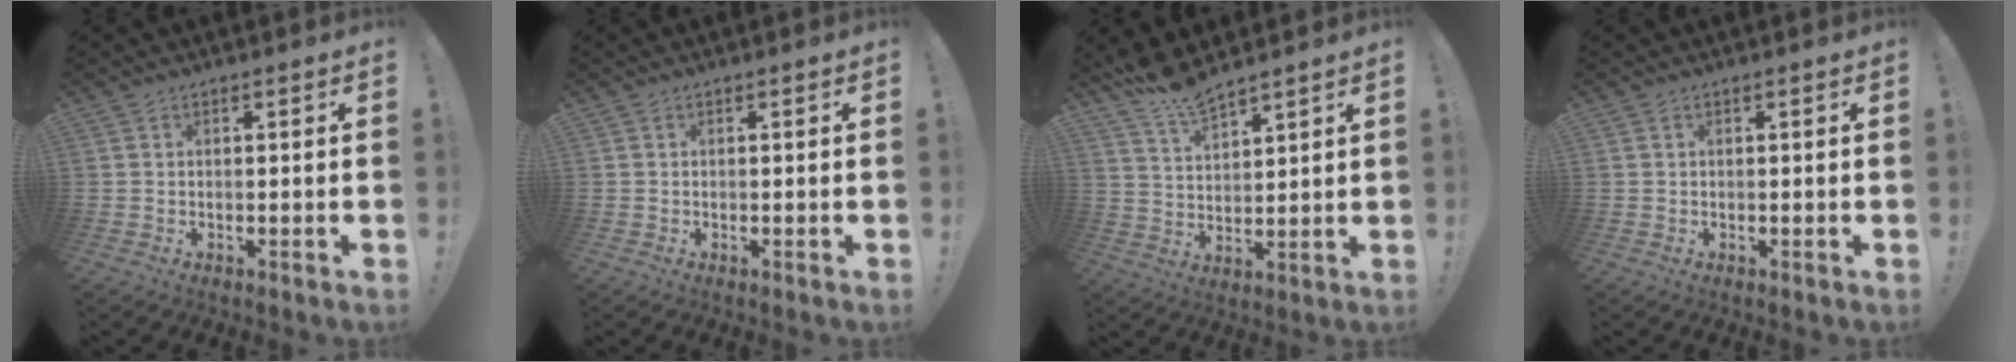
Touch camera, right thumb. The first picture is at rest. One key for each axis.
{"total": 0.0}
{"total": 8.2, "fx": 7.6, "fy": 1.2, "fz": 2.9, "tx": -0.066, "ty": -0.049, "tz": 0.140}
{"total": 0.0}